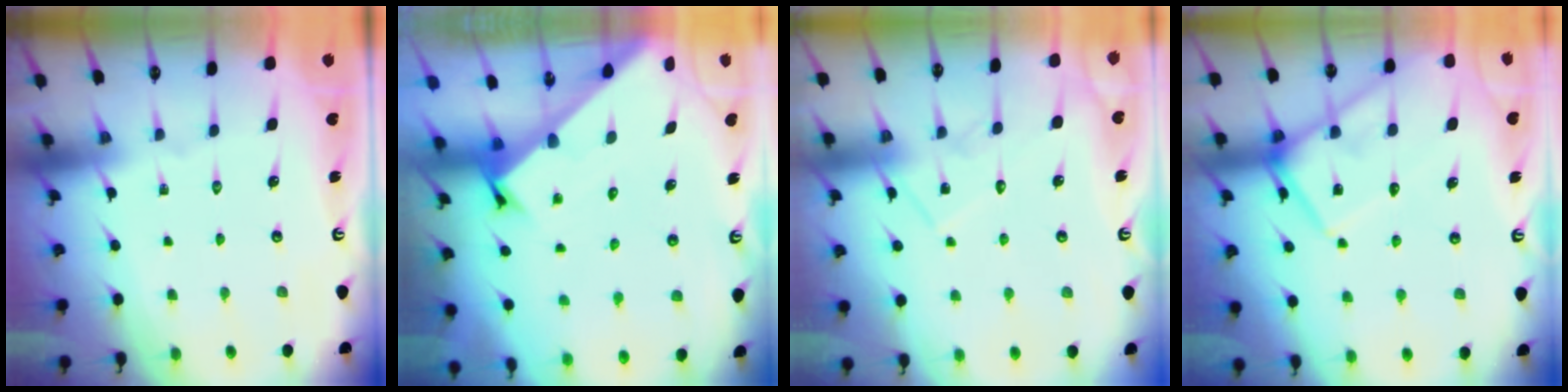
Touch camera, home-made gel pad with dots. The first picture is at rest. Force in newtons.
{"total": 2.5, "press": 2.5, "slide": 0.3}
{"total": 10.2, "press": 10.2, "slide": 0.7}
{"total": 12.2, "press": 12.1, "slide": 0.7}